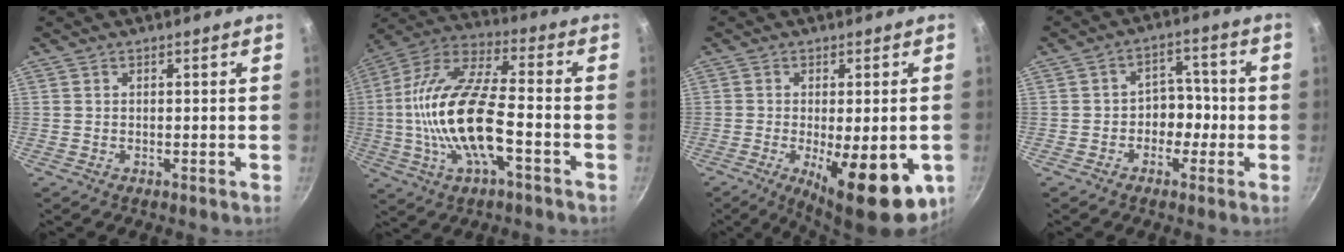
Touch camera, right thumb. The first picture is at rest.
{"total": 19.6, "force": [-3.9, 7.4, 17.8], "torque": [-0.345, 0.033, -0.089]}
{"total": 16.0, "force": [-4.9, 5.4, 14.3], "torque": [-0.178, -0.010, -0.059]}
{"total": 5.9, "force": [-1.7, 4.7, 3.1], "torque": [0.010, 0.030, -0.030]}